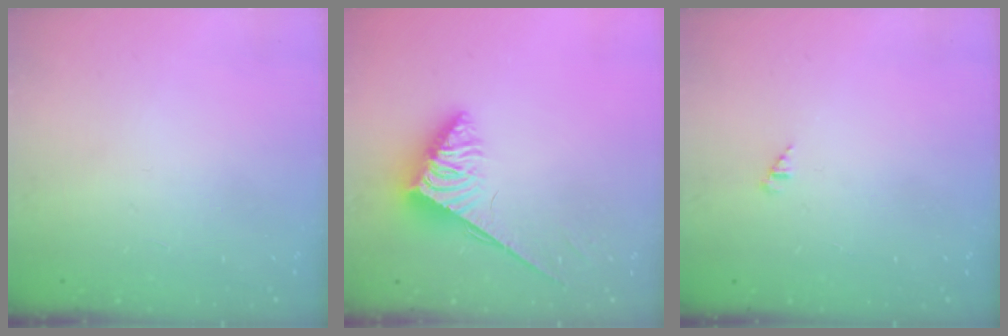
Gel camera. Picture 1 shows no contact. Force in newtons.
{"total": 3.7, "press": 3.7, "slide": 0.6}
{"total": 2.0, "press": 2.0, "slide": 0.4}